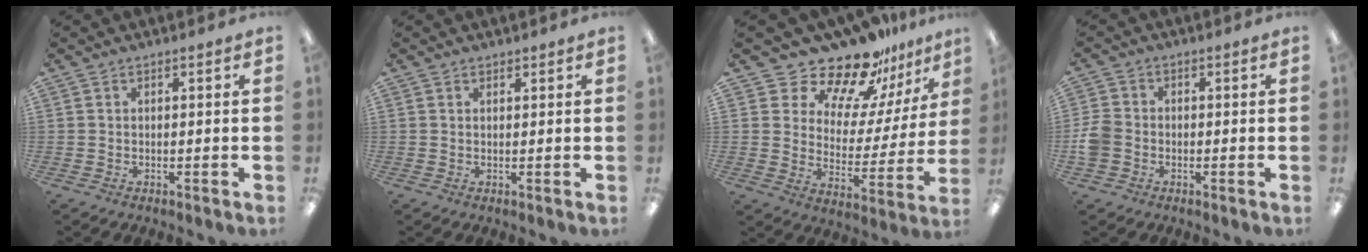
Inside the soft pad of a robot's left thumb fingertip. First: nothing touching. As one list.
[{"total": 1.0, "force": [0.9, 0.4, 0.0], "torque": [0.000, -0.001, 0.017]}, {"total": 16.1, "force": [14.4, 5.7, 4.3], "torque": [-0.092, -0.126, 0.255]}, {"total": 5.0, "force": [-1.2, 4.2, 2.4], "torque": [-0.052, 0.010, -0.021]}]